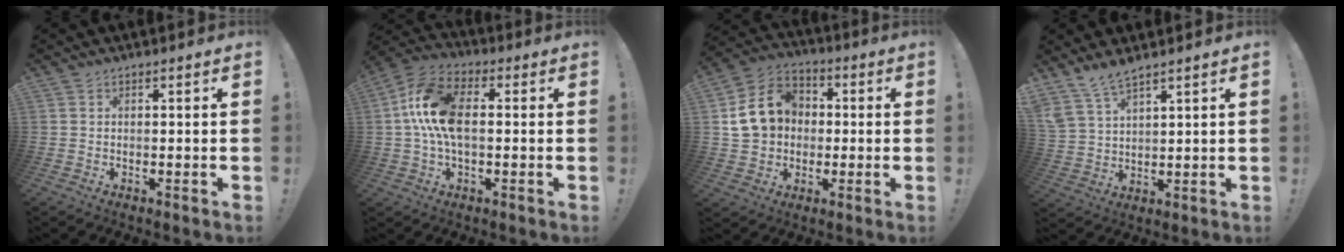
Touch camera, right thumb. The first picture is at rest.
{"total": 15.0, "force": [0.9, 8.7, 12.2], "torque": [-0.239, 0.010, 0.017]}
{"total": 13.6, "force": [2.0, 9.9, 9.1], "torque": [-0.166, 0.010, 0.040]}
{"total": 7.0, "force": [6.2, 1.8, 2.7], "torque": [-0.067, -0.031, 0.122]}